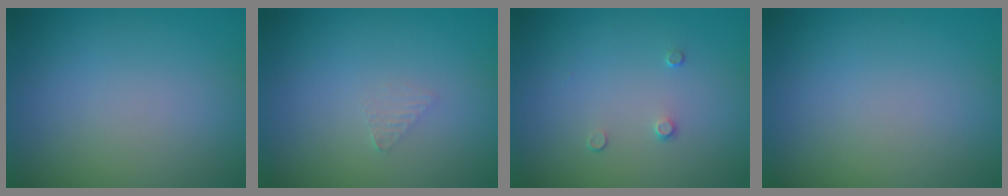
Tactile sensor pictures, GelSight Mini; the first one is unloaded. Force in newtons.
{"total": 0.8, "press": 0.8, "slide": 0.1}
{"total": 0.8, "press": 0.4, "slide": 0.6}
{"total": 0.0}